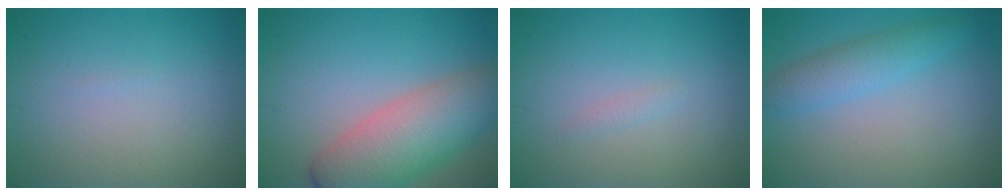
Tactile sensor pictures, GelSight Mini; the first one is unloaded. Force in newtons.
{"total": 8.0, "press": 8.0, "slide": 0.8}
{"total": 0.6, "press": 0.6, "slide": 0.0}
{"total": 3.0, "press": 3.0, "slide": 0.1}